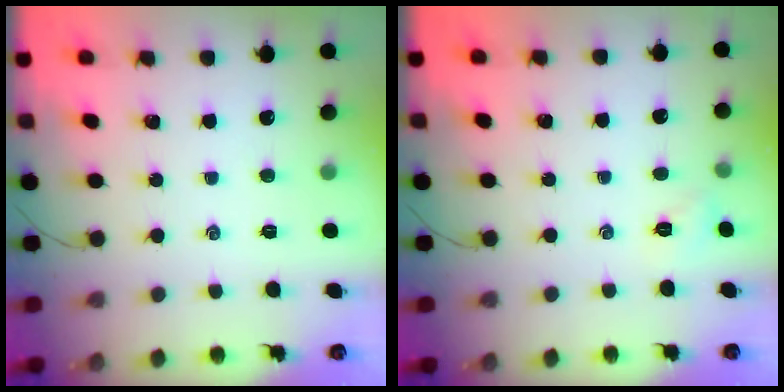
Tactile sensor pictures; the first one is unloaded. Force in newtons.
{"total": 2.1, "press": 2.0, "slide": 0.6}